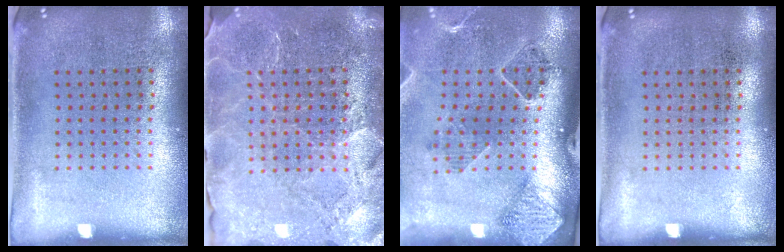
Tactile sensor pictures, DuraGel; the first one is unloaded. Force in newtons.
{"total": 3.6, "press": 3.4, "slide": 1.1}
{"total": 1.6, "press": 1.6, "slide": 0.2}
{"total": 0.0}